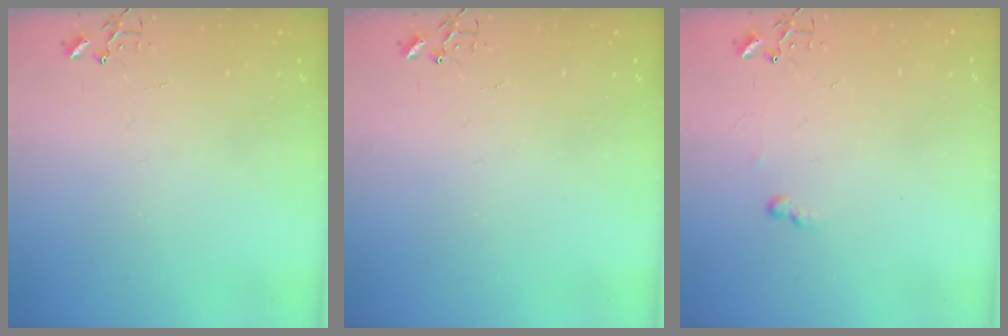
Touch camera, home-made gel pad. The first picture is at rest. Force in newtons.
{"total": 0.0}
{"total": 5.4, "press": 5.4, "slide": 0.6}